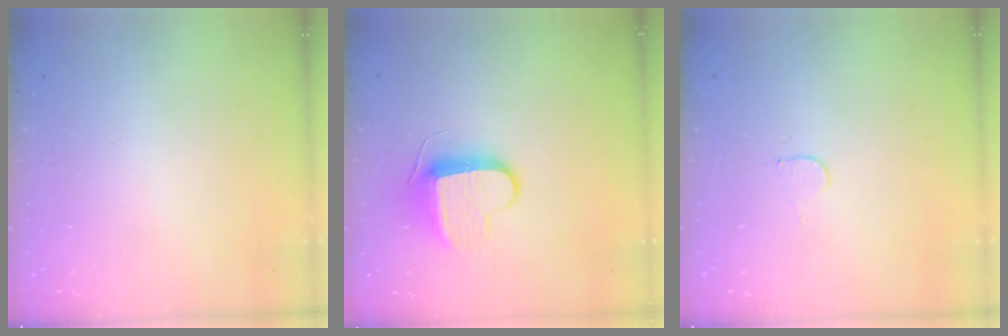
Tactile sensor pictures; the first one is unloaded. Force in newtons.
{"total": 9.3, "press": 9.3, "slide": 0.4}
{"total": 3.4, "press": 3.4, "slide": 0.2}